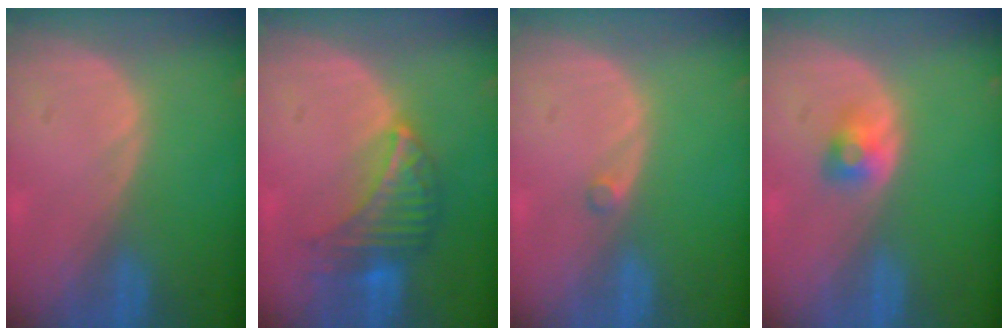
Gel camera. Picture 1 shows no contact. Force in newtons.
{"total": 6.8, "press": 6.7, "slide": 1.5}
{"total": 0.7, "press": 0.7, "slide": 0.1}
{"total": 2.7, "press": 2.4, "slide": 1.1}